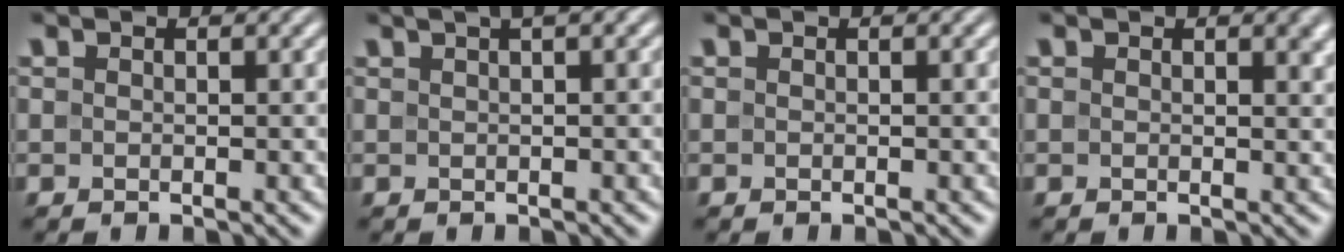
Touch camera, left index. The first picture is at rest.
{"total": 2.9, "force": [1.3, 0.8, 2.5], "torque": [-0.022, 0.015, 0.010]}
{"total": 0.0}
{"total": 1.5, "force": [0.7, 0.7, 1.2], "torque": [-0.011, 0.000, 0.007]}